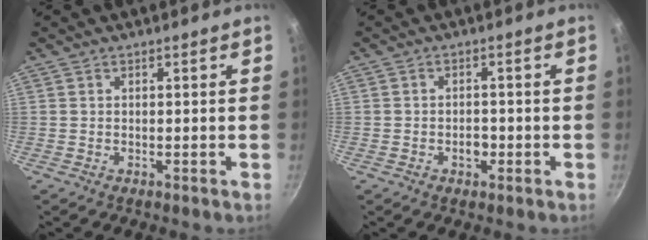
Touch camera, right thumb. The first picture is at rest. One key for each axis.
{"total": 2.4, "fx": -0.9, "fy": 1.7, "fz": 1.5, "tx": -0.010, "ty": 0.012, "tz": -0.014}